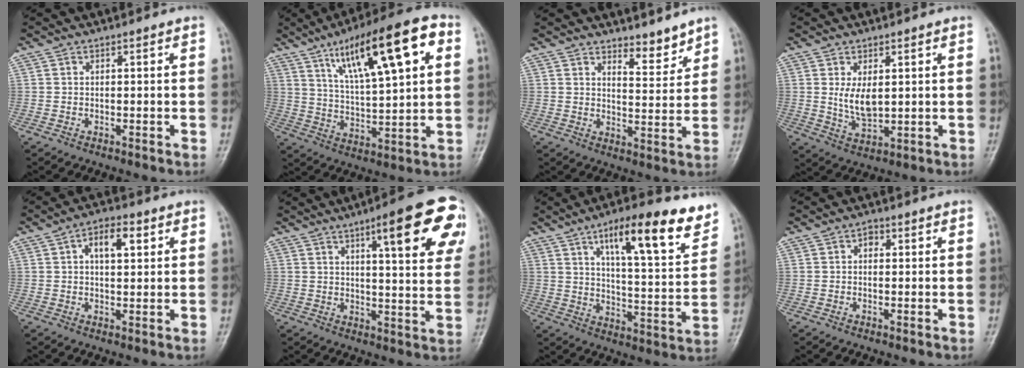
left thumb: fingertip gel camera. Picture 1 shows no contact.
{"total": 20.3, "force": [8.5, 5.7, 17.5], "torque": [-0.255, -0.005, 0.141]}
{"total": 5.0, "force": [4.3, 1.5, 2.0], "torque": [-0.016, -0.042, 0.069]}
{"total": 5.8, "force": [1.1, 3.0, 4.8], "torque": [-0.077, -0.014, 0.029]}
{"total": 6.5, "force": [2.1, 3.3, 5.2], "torque": [-0.075, 0.006, 0.030]}
{"total": 17.8, "force": [8.0, 4.1, 15.4], "torque": [-0.167, -0.017, 0.099]}
{"total": 18.1, "force": [10.5, 4.9, 13.8], "torque": [-0.170, -0.047, 0.160]}
{"total": 1.9, "force": [0.4, 1.2, 1.3], "torque": [-0.012, 0.005, 0.001]}